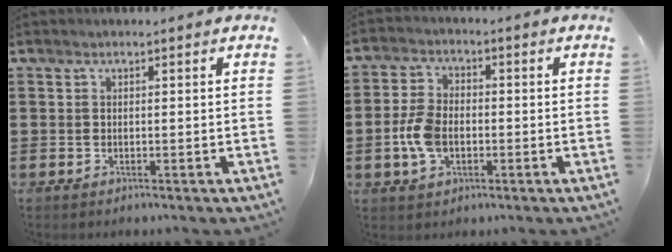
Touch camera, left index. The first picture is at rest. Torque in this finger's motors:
{"motor_torque": [0.78, 0.36, 0.32, 0.11]}